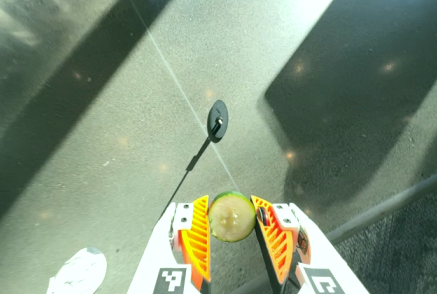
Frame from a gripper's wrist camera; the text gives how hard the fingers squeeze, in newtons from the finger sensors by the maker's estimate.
{"total": 9.2, "left": 9.2, "right": 9.1}